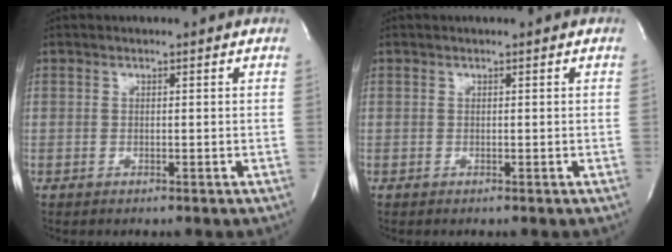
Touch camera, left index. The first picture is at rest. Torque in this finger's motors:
{"motor_torque": [-0.04, 0.04, -0.01, -0.01]}